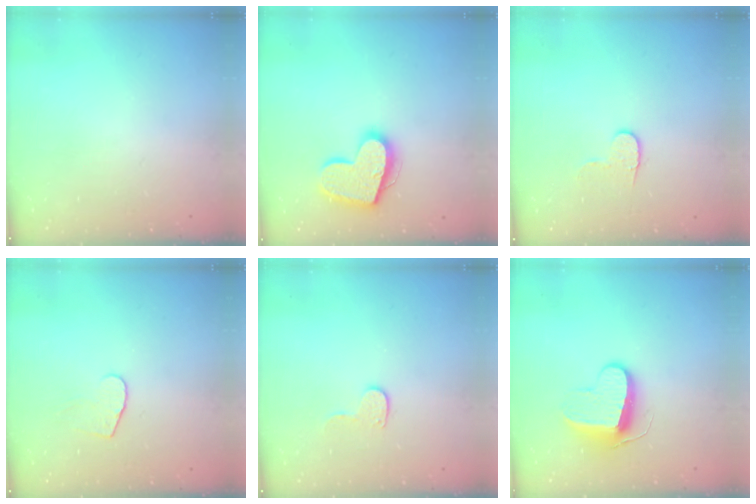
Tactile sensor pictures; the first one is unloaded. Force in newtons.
{"total": 16.4, "press": 16.4, "slide": 1.2}
{"total": 4.9, "press": 4.9, "slide": 0.5}
{"total": 5.0, "press": 5.0, "slide": 0.4}
{"total": 6.4, "press": 6.4, "slide": 0.5}
{"total": 9.6, "press": 9.6, "slide": 0.2}